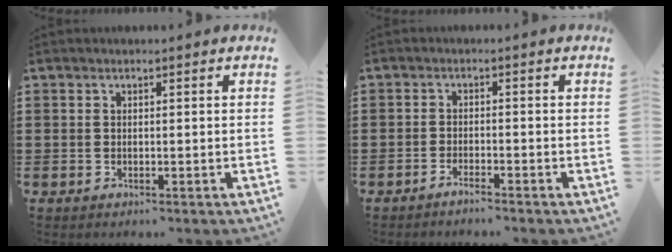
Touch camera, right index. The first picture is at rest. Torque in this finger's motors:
{"motor_torque": [1.10, 1.04, 0.11, -0.01]}